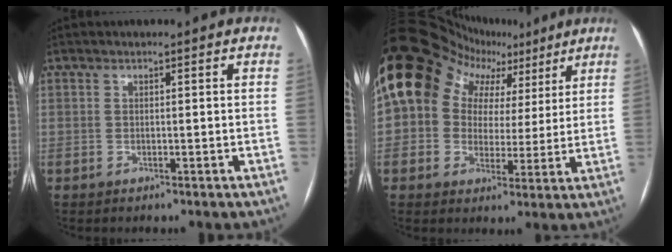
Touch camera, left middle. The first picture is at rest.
{"total": 19.0, "force": [7.9, 14.8, 8.8], "torque": [-0.162, 0.091, 0.130]}